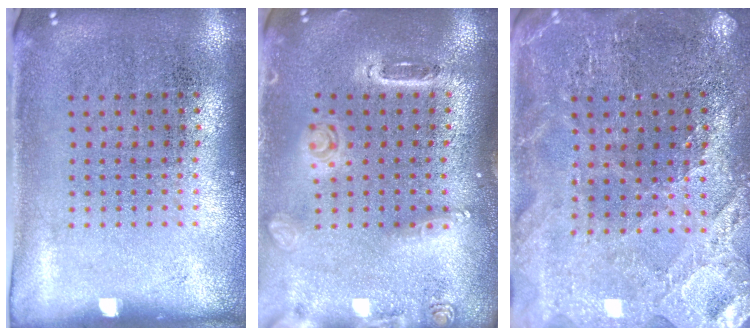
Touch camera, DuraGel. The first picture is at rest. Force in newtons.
{"total": 1.5, "press": 1.5, "slide": 0.2}
{"total": 1.9, "press": 1.9, "slide": 0.3}